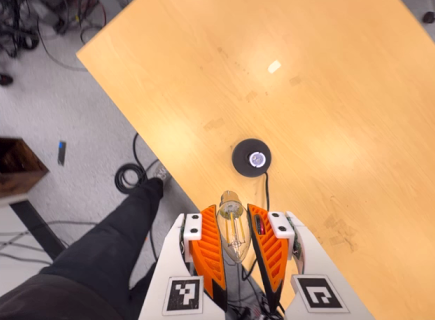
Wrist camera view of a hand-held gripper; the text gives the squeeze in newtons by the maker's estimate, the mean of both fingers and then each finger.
{"total": 9.9, "left": 9.6, "right": 10.2}